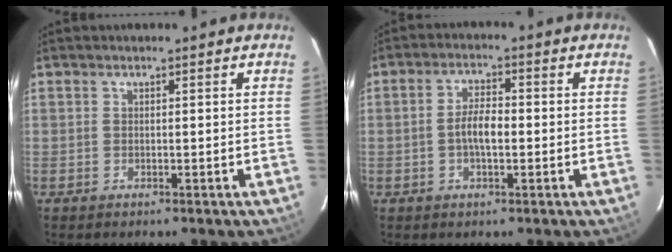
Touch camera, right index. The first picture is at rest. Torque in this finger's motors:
{"motor_torque": [0.67, -0.18, 0.33, 0.10]}